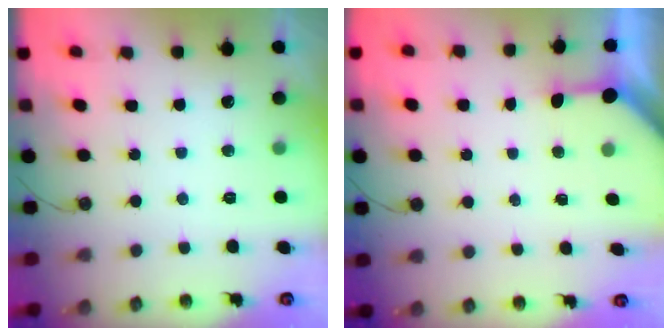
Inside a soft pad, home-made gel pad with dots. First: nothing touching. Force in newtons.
{"total": 3.3, "press": 3.3, "slide": 0.3}